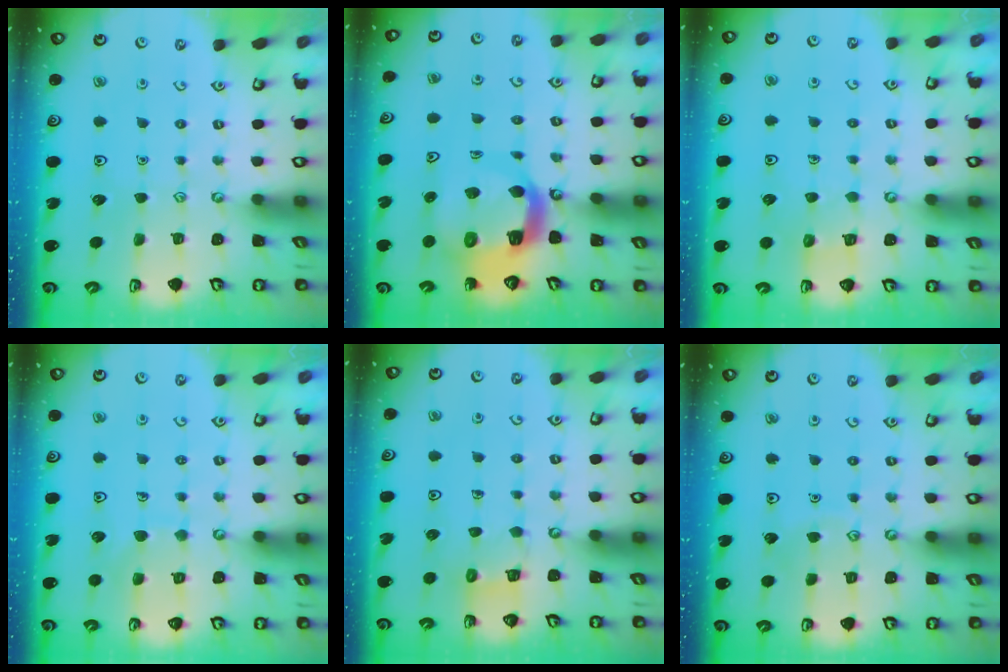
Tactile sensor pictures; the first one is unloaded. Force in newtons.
{"total": 11.1, "press": 11.0, "slide": 1.5}
{"total": 4.1, "press": 4.1, "slide": 0.3}
{"total": 6.6, "press": 6.6, "slide": 0.5}
{"total": 5.7, "press": 5.7, "slide": 0.3}
{"total": 5.1, "press": 5.1, "slide": 0.6}